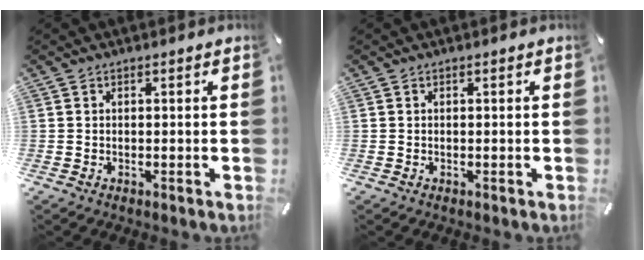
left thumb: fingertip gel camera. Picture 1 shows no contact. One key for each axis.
{"total": 0.0}